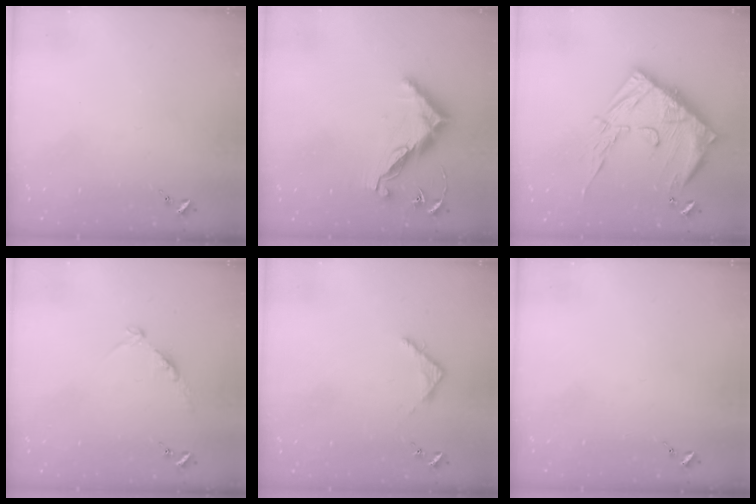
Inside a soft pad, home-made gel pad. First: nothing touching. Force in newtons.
{"total": 12.1, "press": 12.0, "slide": 0.4}
{"total": 22.5, "press": 22.4, "slide": 2.1}
{"total": 8.3, "press": 8.2, "slide": 0.9}
{"total": 3.5, "press": 3.5, "slide": 0.3}
{"total": 0.0}